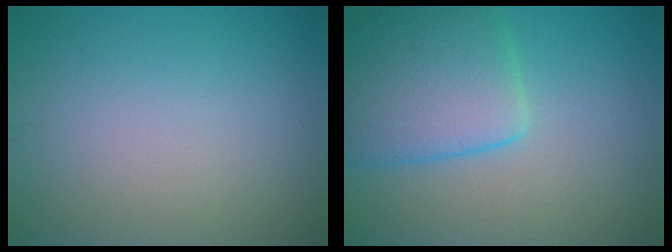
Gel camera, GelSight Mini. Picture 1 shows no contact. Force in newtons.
{"total": 6.9, "press": 6.9, "slide": 0.4}